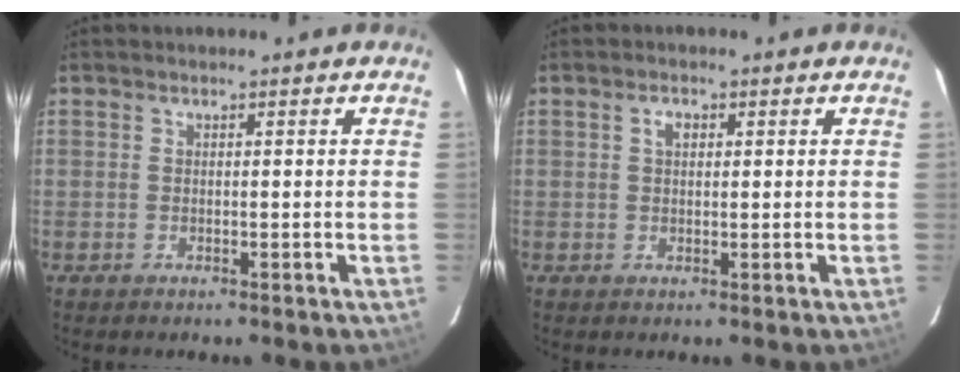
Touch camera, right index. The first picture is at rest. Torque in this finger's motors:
{"motor_torque": [0.05, -0.02, 0.04, 0.03]}